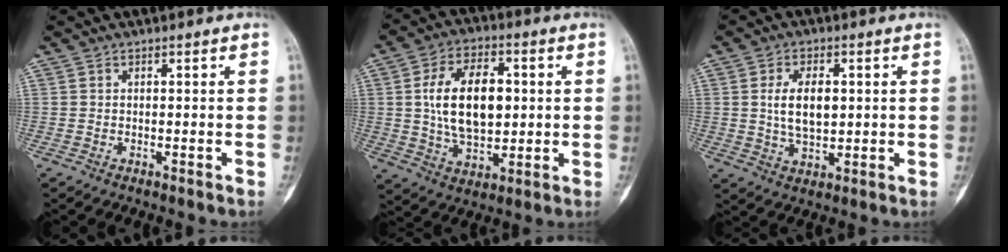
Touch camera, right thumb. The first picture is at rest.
{"total": 15.3, "force": [1.8, 9.2, 12.1], "torque": [-0.188, 0.003, 0.034]}
{"total": 7.8, "force": [1.1, 4.5, 6.2], "torque": [-0.104, -0.005, 0.024]}